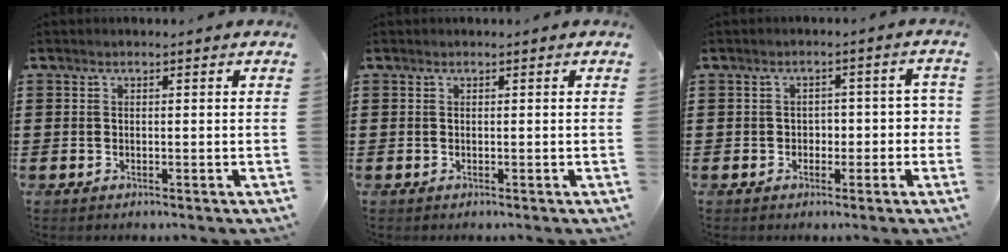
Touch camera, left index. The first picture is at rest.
{"total": 0.0}
{"total": 2.7, "force": [-0.7, 2.2, 1.5], "torque": [-0.037, 0.009, -0.019]}